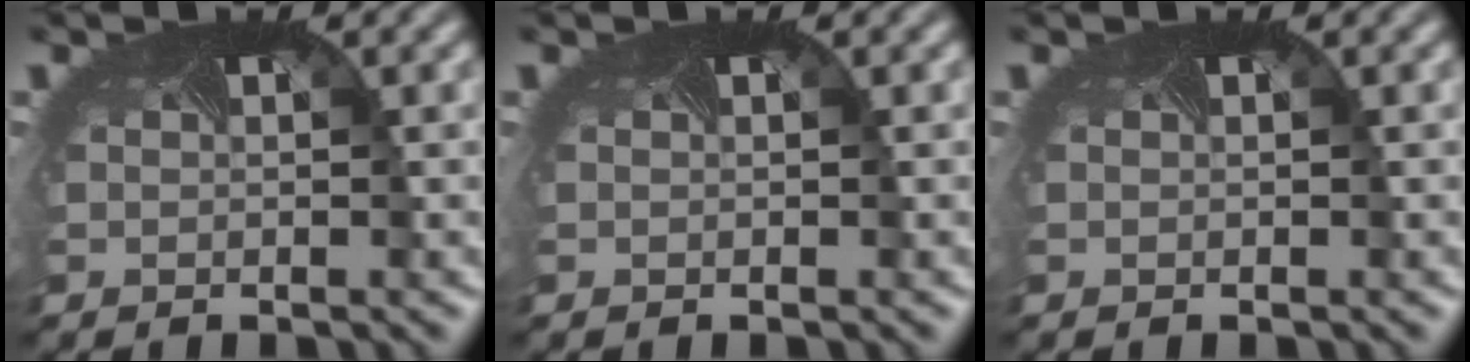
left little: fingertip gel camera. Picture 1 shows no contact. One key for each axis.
{"total": 0.0}
{"total": 0.0}